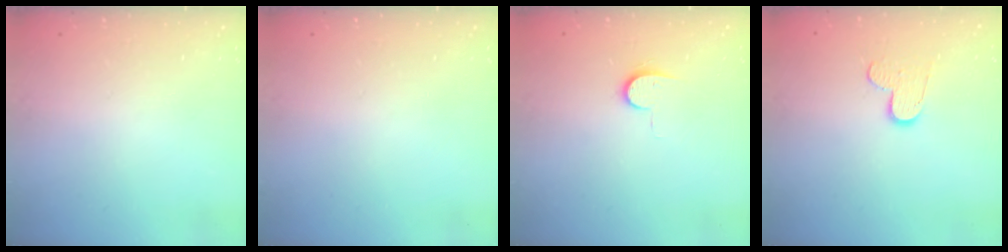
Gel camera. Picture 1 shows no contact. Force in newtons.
{"total": 0.0}
{"total": 7.5, "press": 7.4, "slide": 0.8}
{"total": 8.2, "press": 8.2, "slide": 0.5}